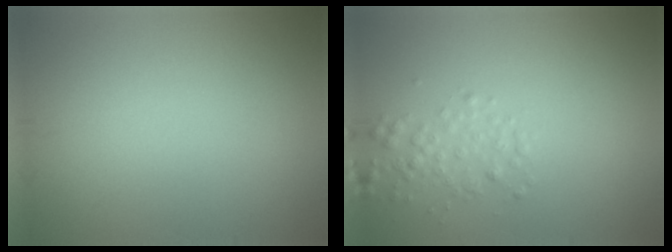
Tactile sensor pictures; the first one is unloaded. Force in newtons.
{"total": 1.9, "press": 1.9, "slide": 0.1}